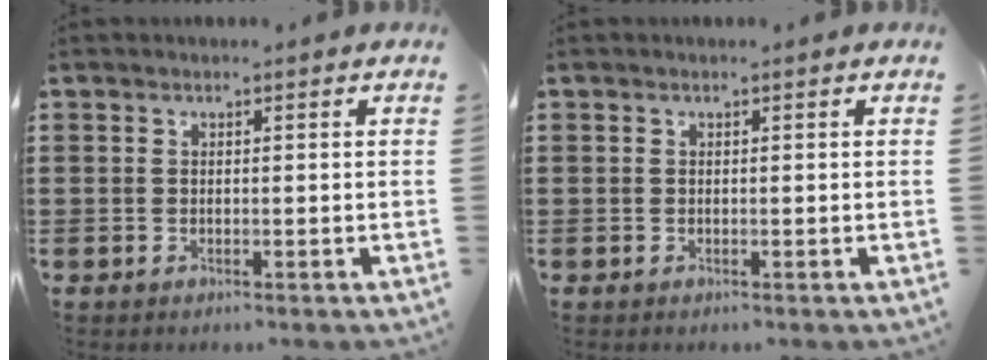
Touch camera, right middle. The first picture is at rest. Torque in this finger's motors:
{"motor_torque": [0.00, 0.00, 0.00, -0.01]}